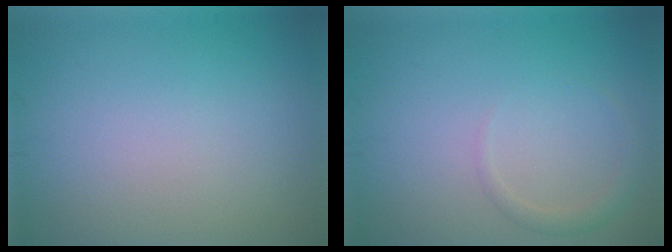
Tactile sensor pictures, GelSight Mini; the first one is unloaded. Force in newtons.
{"total": 1.3, "press": 1.3, "slide": 0.1}